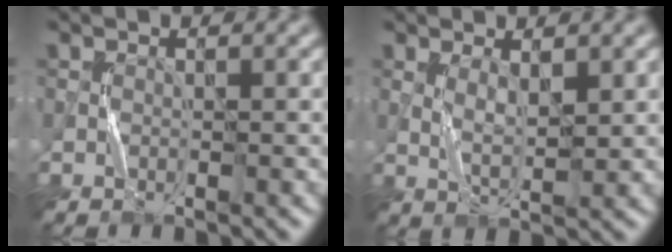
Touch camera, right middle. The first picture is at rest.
{"total": 2.3, "force": [1.0, 0.7, 2.0], "torque": [-0.041, -0.007, 0.022]}